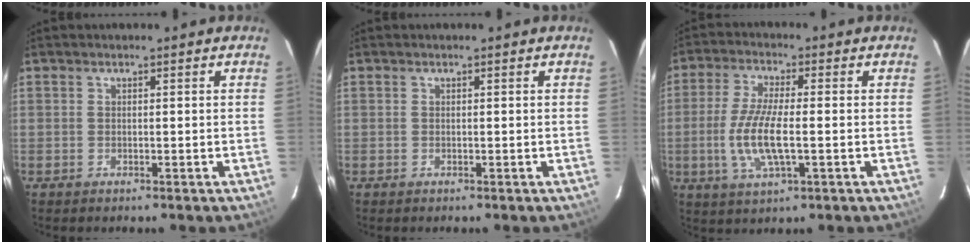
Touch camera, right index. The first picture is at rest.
{"total": 0.0}
{"total": 9.9, "force": [-1.8, 2.7, 9.3], "torque": [-0.192, -0.009, -0.036]}